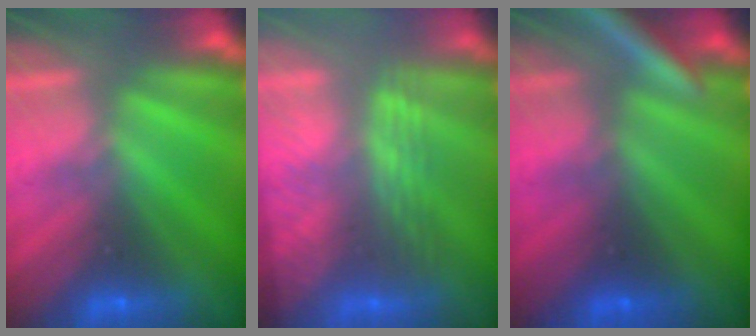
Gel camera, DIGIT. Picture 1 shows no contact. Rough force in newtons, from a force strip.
{"total": 2.7}
{"total": 2.8}